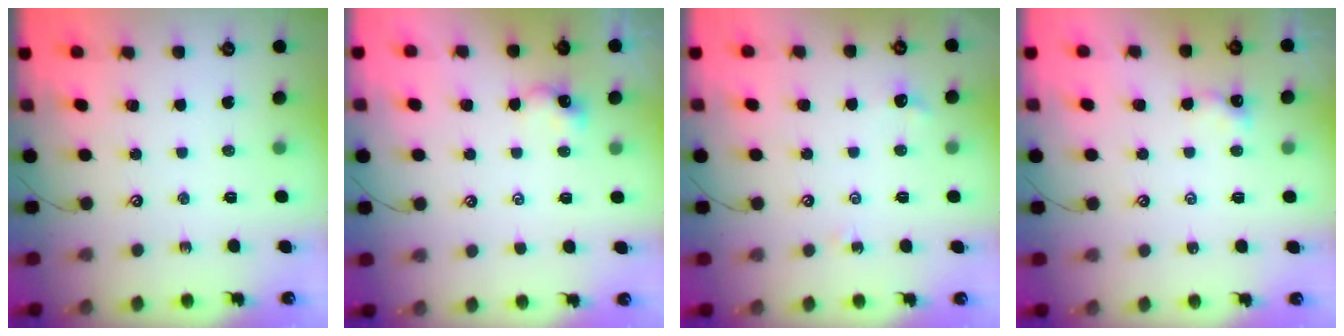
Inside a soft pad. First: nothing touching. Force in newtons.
{"total": 2.1, "press": 2.1, "slide": 0.2}
{"total": 2.4, "press": 2.3, "slide": 0.6}
{"total": 0.0}